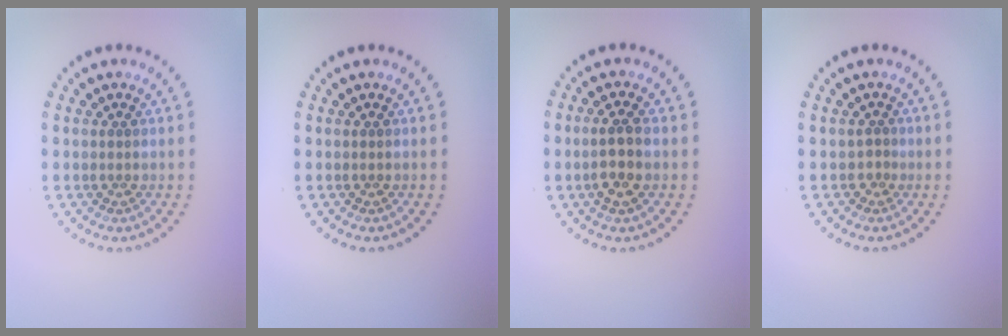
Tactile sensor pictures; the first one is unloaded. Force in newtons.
{"total": 0.0}
{"total": 2.6, "press": 2.4, "slide": 1.0}
{"total": 0.6, "press": 0.3, "slide": 0.5}